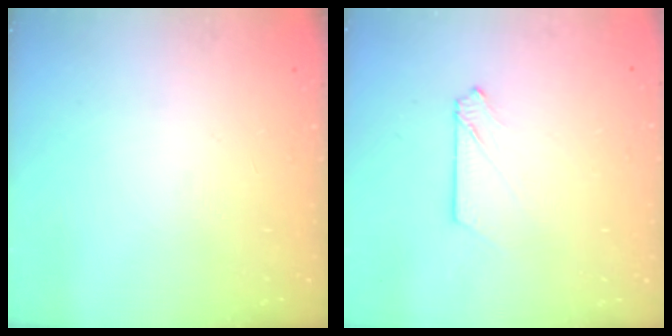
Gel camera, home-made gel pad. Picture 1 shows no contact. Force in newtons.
{"total": 2.9, "press": 2.9, "slide": 0.4}